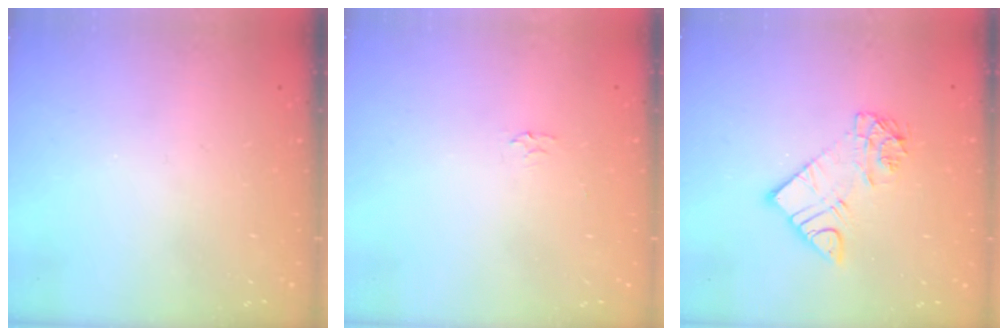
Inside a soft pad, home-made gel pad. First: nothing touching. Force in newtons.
{"total": 2.3, "press": 2.3, "slide": 0.4}
{"total": 9.4, "press": 9.4, "slide": 1.0}